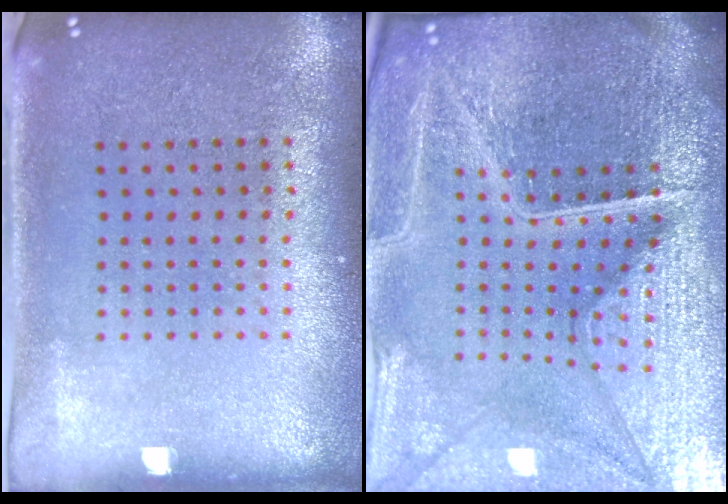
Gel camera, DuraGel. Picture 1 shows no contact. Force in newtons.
{"total": 7.0, "press": 6.1, "slide": 3.3}